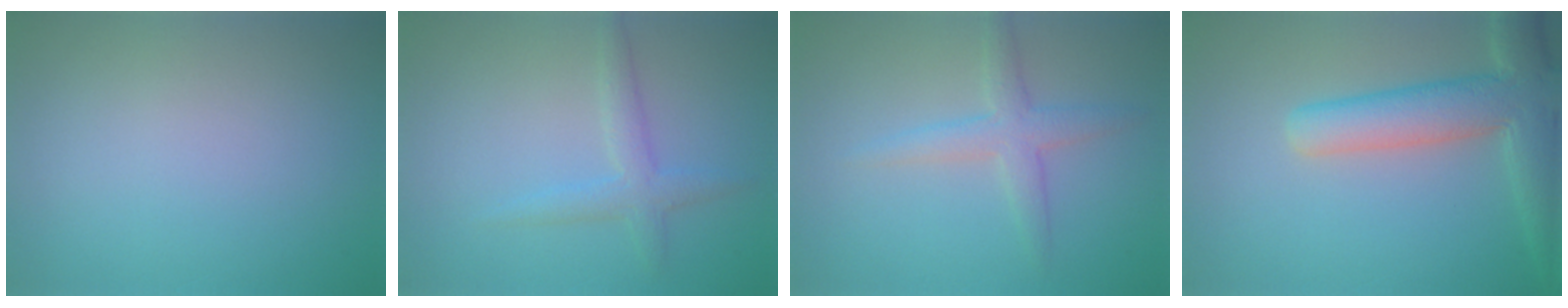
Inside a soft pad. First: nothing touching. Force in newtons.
{"total": 2.3, "press": 2.3, "slide": 0.1}
{"total": 2.8, "press": 2.8, "slide": 0.1}
{"total": 7.3, "press": 7.3, "slide": 0.7}